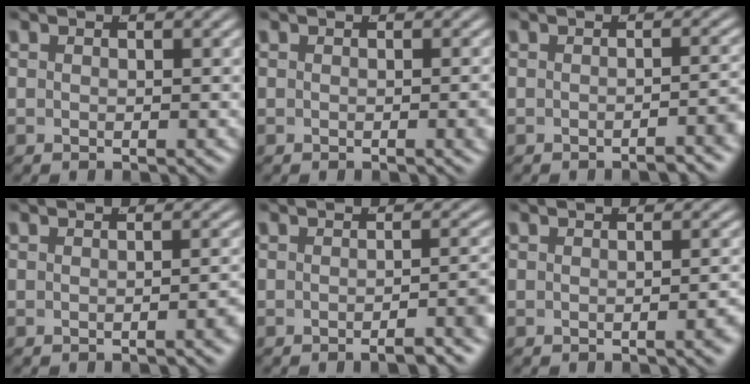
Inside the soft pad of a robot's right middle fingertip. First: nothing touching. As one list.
[{"total": 0.8, "force": [-0.3, -0.2, 0.7], "torque": [-0.006, 0.002, -0.006]}, {"total": 2.1, "force": [-1.7, 0.0, 1.2], "torque": [-0.010, 0.005, -0.028]}, {"total": 1.3, "force": [-1.0, -0.2, 0.8], "torque": [-0.008, 0.006, -0.017]}, {"total": 3.1, "force": [-2.2, 0.2, 2.2], "torque": [-0.015, 0.007, -0.037]}, {"total": 1.0, "force": [-0.7, -0.3, 0.6], "torque": [-0.008, 0.007, -0.013]}]